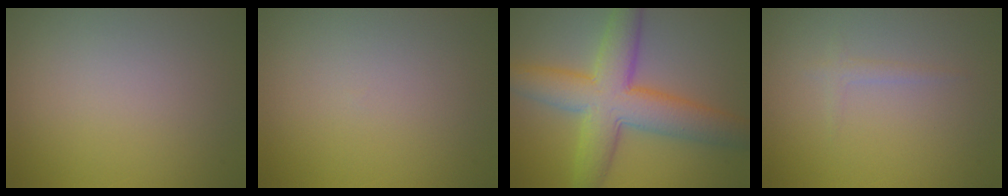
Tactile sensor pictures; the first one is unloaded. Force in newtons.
{"total": 0.0}
{"total": 8.4, "press": 8.4, "slide": 0.1}
{"total": 0.9, "press": 0.9, "slide": 0.1}